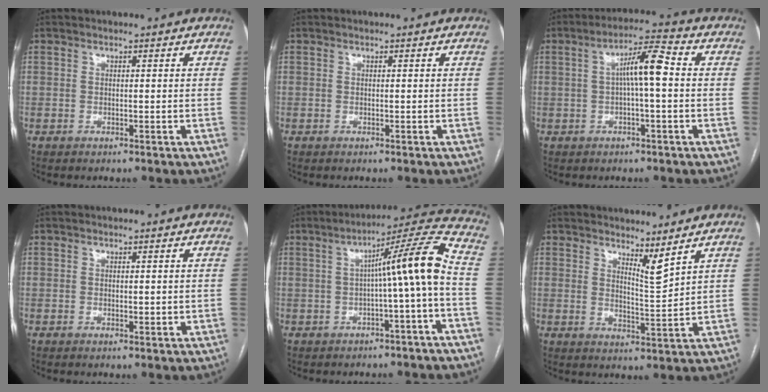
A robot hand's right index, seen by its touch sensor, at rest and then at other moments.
{"total": 0.0}
{"total": 6.8, "force": [0.3, 0.7, 6.7], "torque": [-0.116, 0.022, 0.003]}
{"total": 0.8, "force": [0.0, 0.3, 0.7], "torque": [-0.010, -0.002, 0.001]}
{"total": 10.6, "force": [-1.0, -0.8, 10.6], "torque": [-0.151, 0.030, -0.016]}
{"total": 3.6, "force": [3.0, -0.2, 2.1], "torque": [-0.038, -0.023, 0.058]}